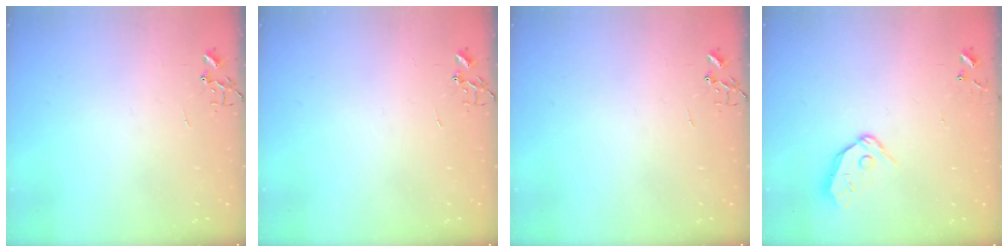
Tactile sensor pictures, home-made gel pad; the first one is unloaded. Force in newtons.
{"total": 0.0}
{"total": 0.0}
{"total": 8.7, "press": 8.7, "slide": 1.0}